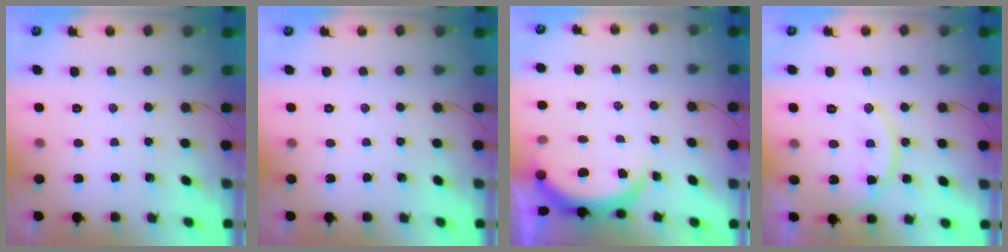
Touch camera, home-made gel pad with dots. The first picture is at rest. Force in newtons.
{"total": 0.0}
{"total": 3.9, "press": 3.9, "slide": 0.2}
{"total": 13.1, "press": 13.1, "slide": 0.4}